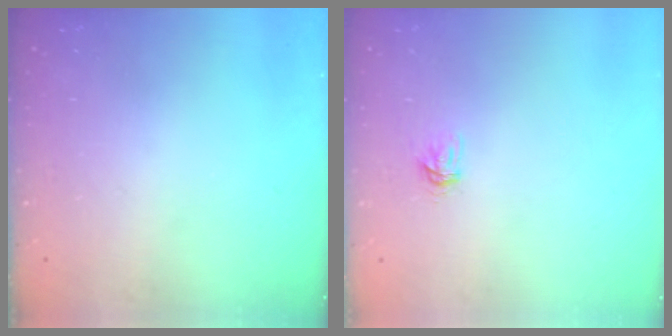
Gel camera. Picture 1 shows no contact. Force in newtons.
{"total": 3.6, "press": 3.6, "slide": 0.4}